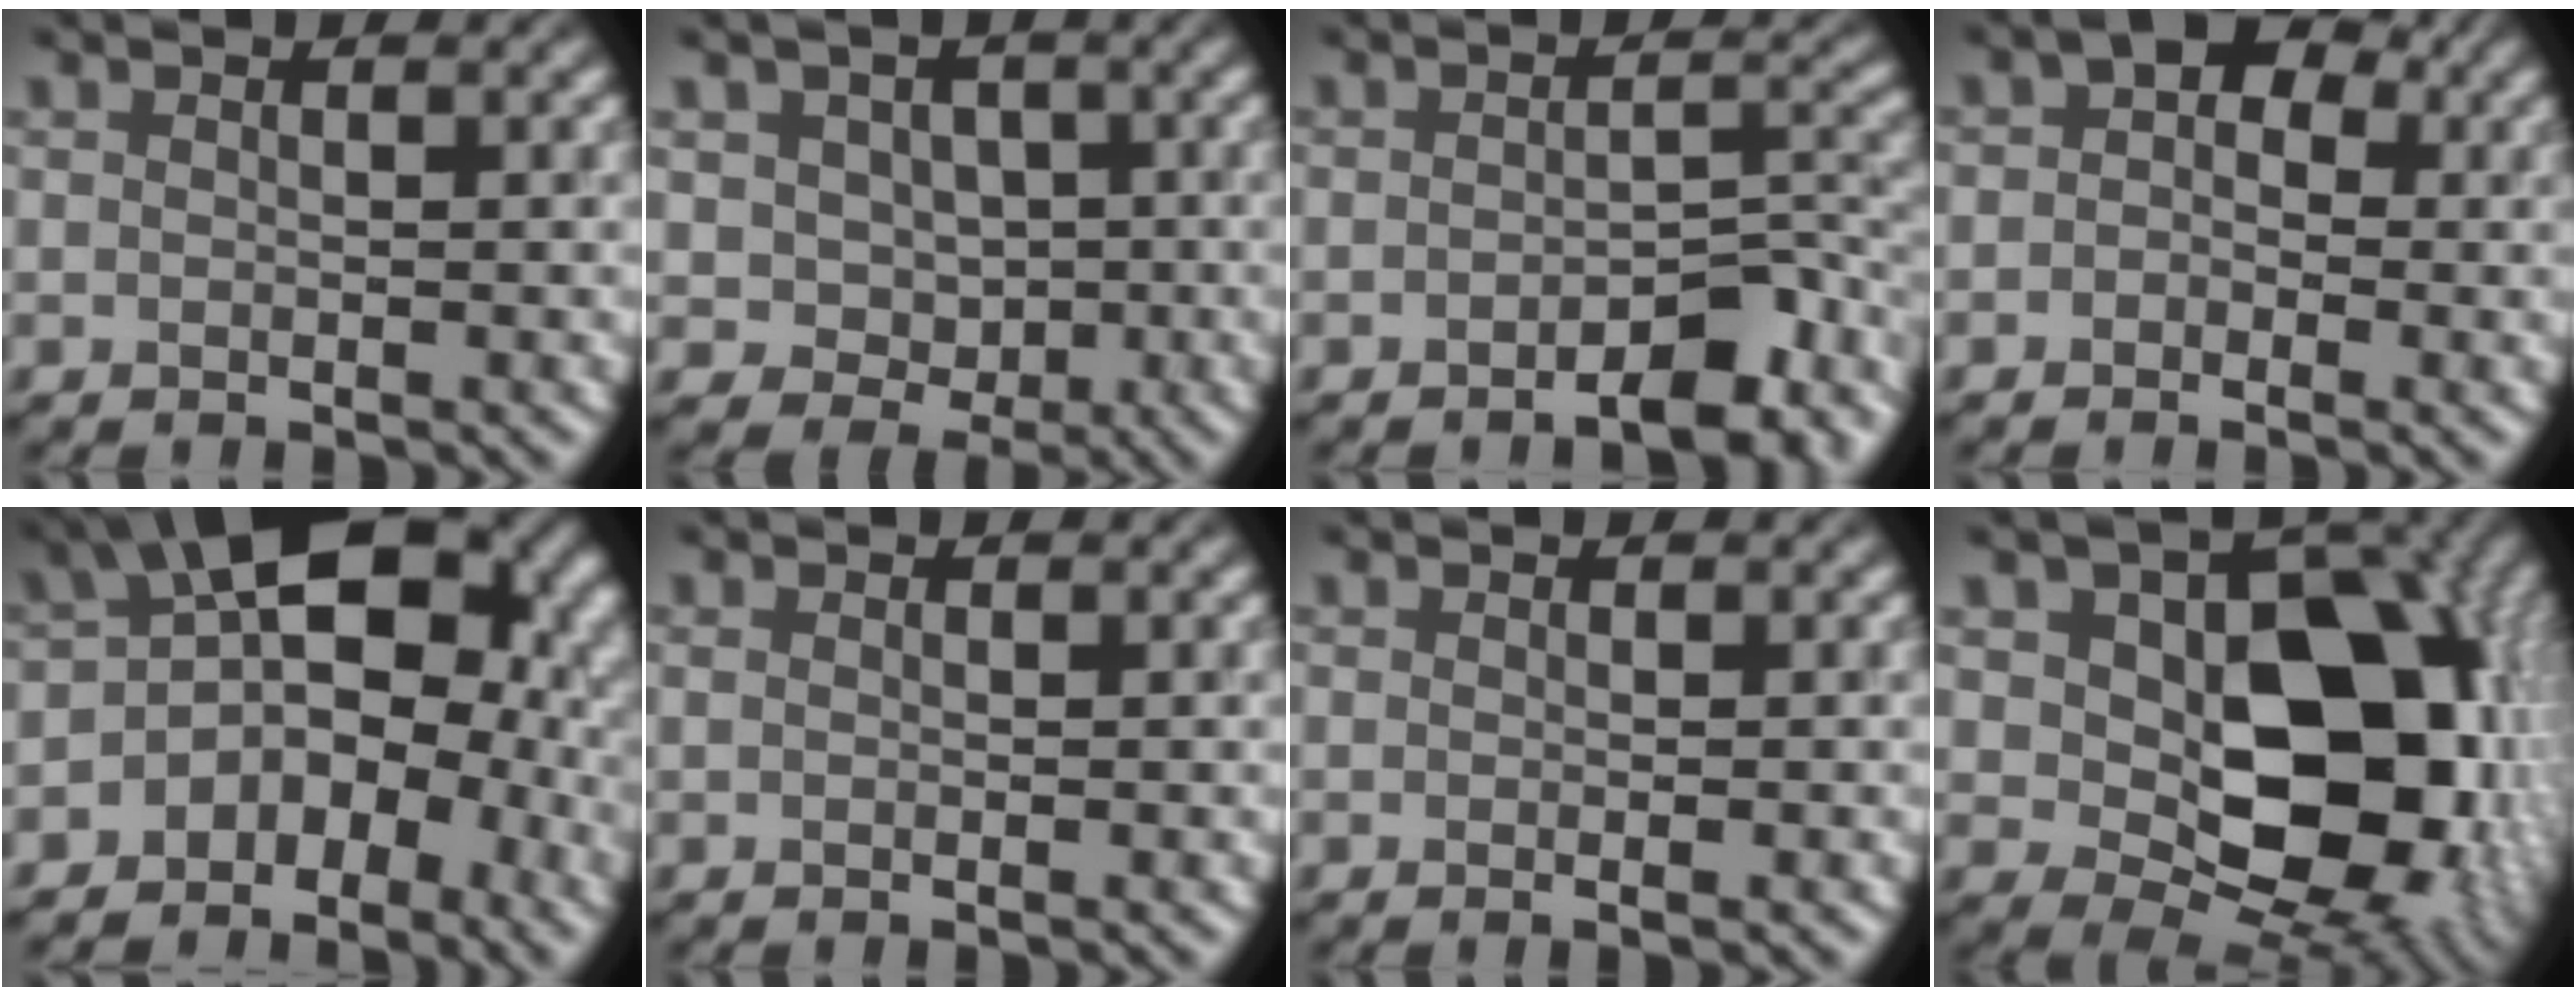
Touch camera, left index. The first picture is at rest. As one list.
[{"total": 3.2, "force": [-0.1, 2.9, 1.1], "torque": [-0.015, -0.005, 0.001]}, {"total": 4.7, "force": [-3.0, 1.4, 3.3], "torque": [-0.045, 0.001, -0.039]}, {"total": 3.2, "force": [0.4, 2.5, 2.1], "torque": [-0.005, 0.014, -0.017]}, {"total": 11.9, "force": [-1.5, 7.7, 9.0], "torque": [-0.111, 0.011, -0.028]}, {"total": 0.0}, {"total": 0.6, "force": [-0.2, 0.0, 0.5], "torque": [-0.006, -0.005, -0.003]}, {"total": 14.0, "force": [0.4, 9.5, 10.2], "torque": [-0.121, -0.007, 0.015]}]